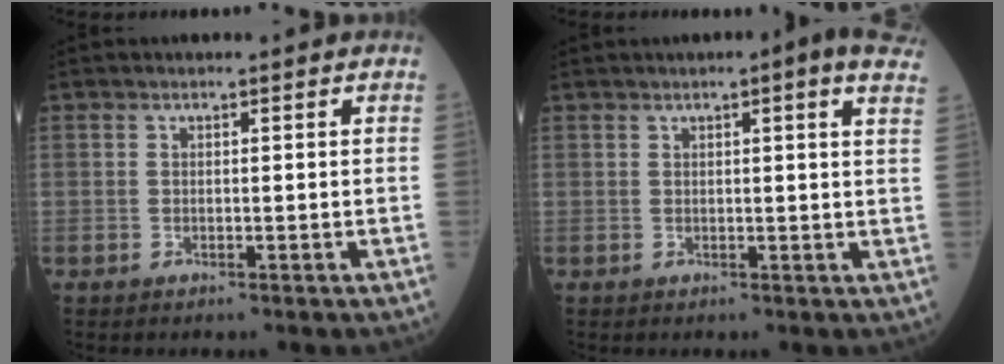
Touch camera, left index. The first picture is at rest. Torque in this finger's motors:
{"motor_torque": [1.06, -1.07, 0.93, 0.16]}